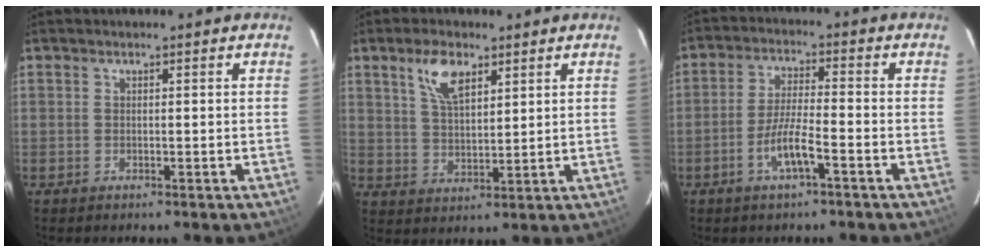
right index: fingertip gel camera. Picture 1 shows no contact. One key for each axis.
{"total": 7.3, "fx": 4.1, "fy": 3.3, "fz": 5.1, "tx": -0.096, "ty": 0.011, "tz": 0.081}
{"total": 6.4, "fx": -3.4, "fy": 0.6, "fz": 5.4, "tx": -0.110, "ty": -0.001, "tz": -0.063}